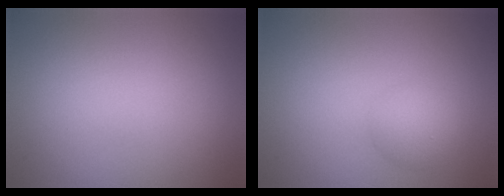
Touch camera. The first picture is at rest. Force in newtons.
{"total": 2.2, "press": 2.2, "slide": 0.0}